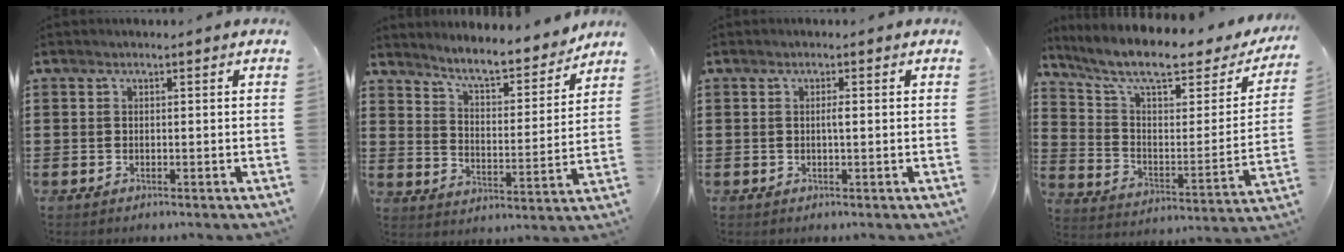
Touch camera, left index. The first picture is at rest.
{"total": 6.3, "force": [5.9, 0.3, 2.3], "torque": [-0.061, -0.045, 0.095]}
{"total": 1.0, "force": [-0.1, 0.2, 1.0], "torque": [-0.019, -0.001, -0.003]}
{"total": 9.7, "force": [7.4, 2.2, 6.0], "torque": [-0.138, -0.046, 0.122]}